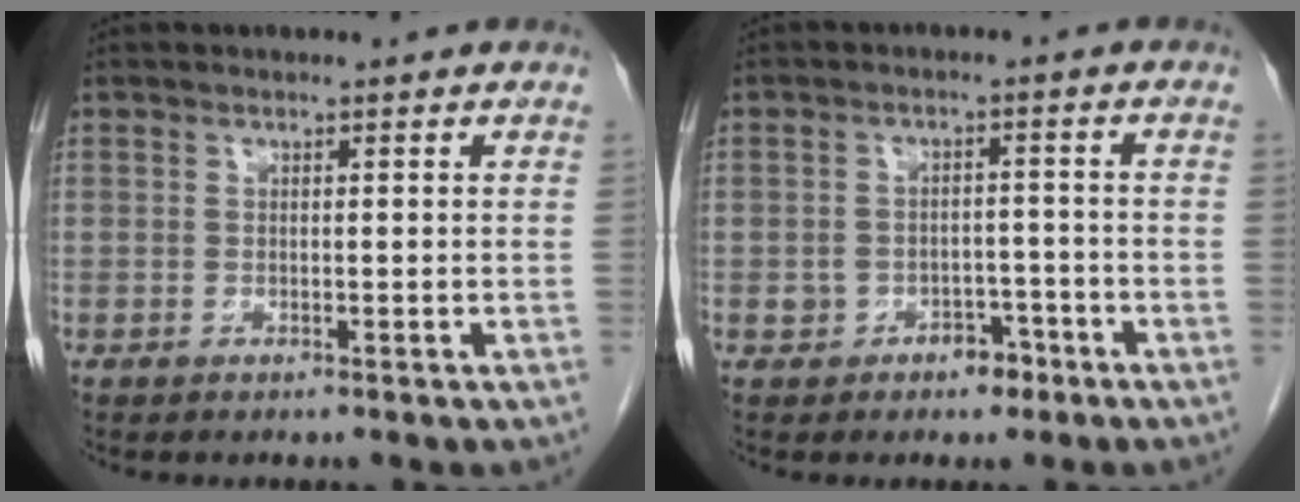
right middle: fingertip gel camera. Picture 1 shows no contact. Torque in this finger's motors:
{"motor_torque": [-0.02, 0.06, 0.00, 0.00]}